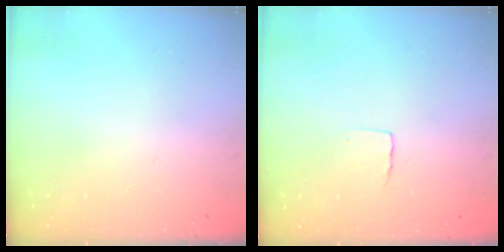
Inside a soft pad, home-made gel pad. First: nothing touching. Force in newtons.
{"total": 4.1, "press": 4.1, "slide": 0.3}